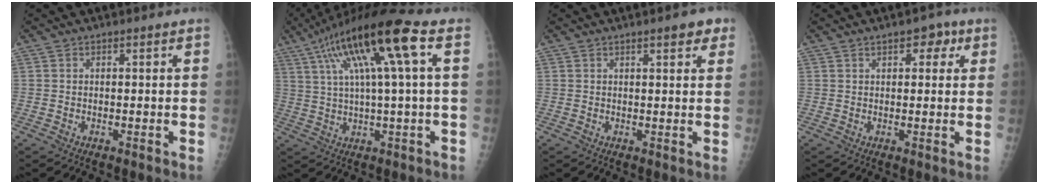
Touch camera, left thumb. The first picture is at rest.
{"total": 16.8, "force": [5.8, 2.1, 15.6], "torque": [-0.285, 0.026, 0.095]}
{"total": 3.8, "force": [2.3, 1.1, 2.9], "torque": [-0.025, -0.006, 0.025]}
{"total": 4.2, "force": [2.1, 2.5, 2.6], "torque": [-0.006, -0.002, 0.019]}